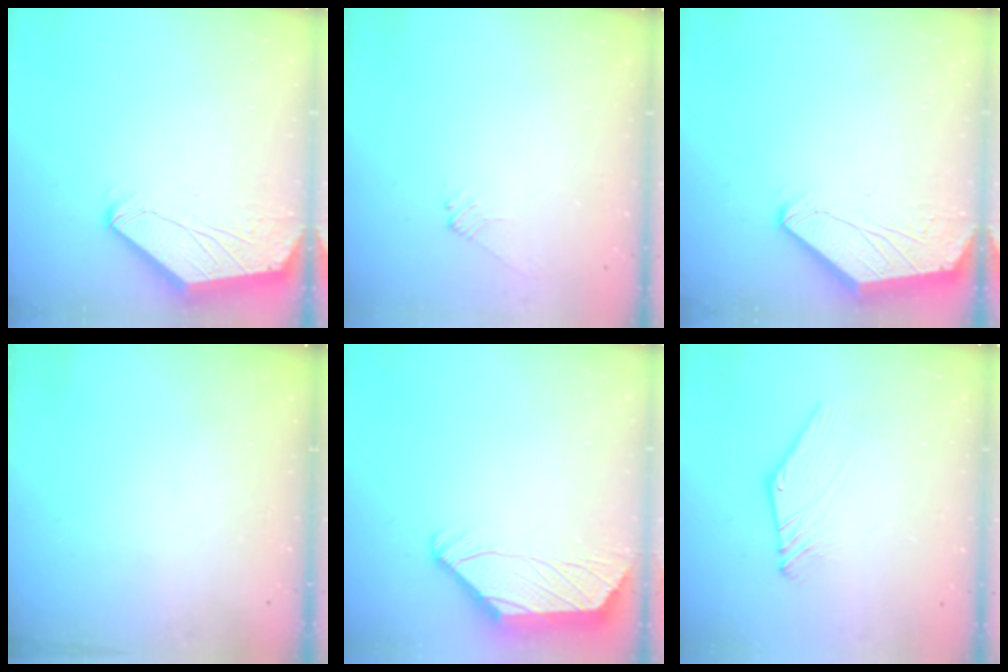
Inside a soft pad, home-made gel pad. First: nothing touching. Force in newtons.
{"total": 2.2, "press": 2.2, "slide": 0.6}
{"total": 0.0}
{"total": 0.0}
{"total": 2.2, "press": 2.1, "slide": 0.7}
{"total": 2.0, "press": 2.0, "slide": 0.0}